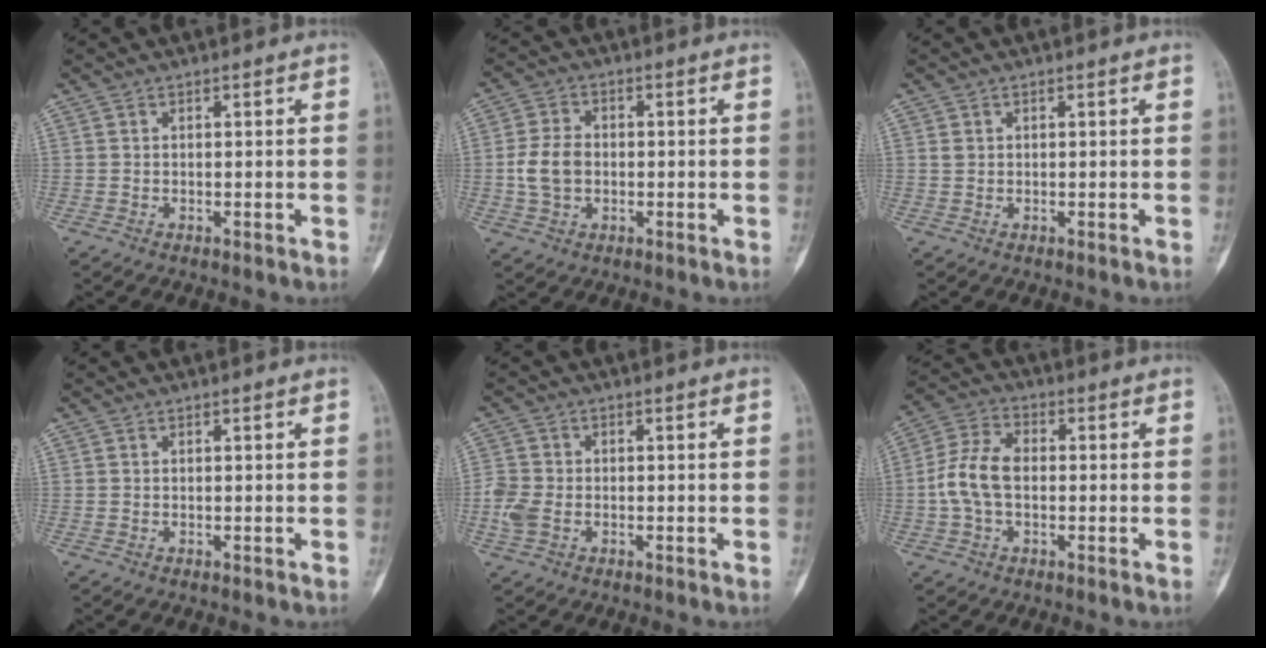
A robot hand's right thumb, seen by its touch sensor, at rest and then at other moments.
{"total": 6.4, "force": [-0.6, 4.7, 4.3], "torque": [-0.084, 0.012, -0.010]}
{"total": 0.8, "force": [0.3, 0.7, 0.2], "torque": [-0.005, 0.002, 0.010]}
{"total": 0.0}
{"total": 4.7, "force": [-1.2, 3.5, 2.9], "torque": [-0.075, 0.006, -0.026]}
{"total": 8.8, "force": [-0.7, 5.6, 6.7], "torque": [-0.143, 0.027, -0.019]}